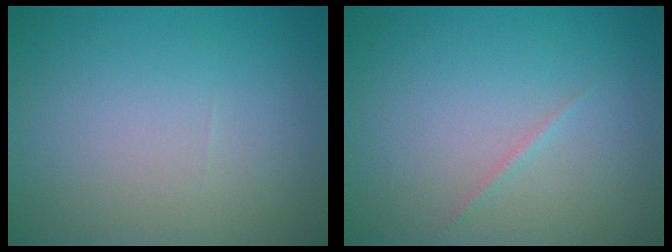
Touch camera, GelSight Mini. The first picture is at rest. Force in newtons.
{"total": 0.6, "press": 0.6, "slide": 0.0}